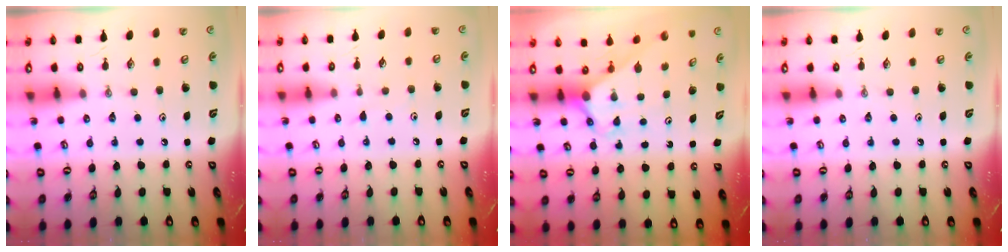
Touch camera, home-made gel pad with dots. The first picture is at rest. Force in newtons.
{"total": 2.9, "press": 2.9, "slide": 0.4}
{"total": 3.0, "press": 3.0, "slide": 0.0}
{"total": 0.0}